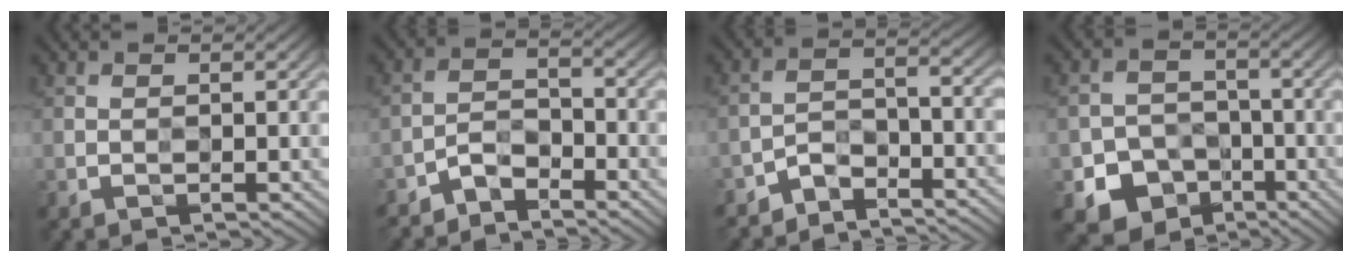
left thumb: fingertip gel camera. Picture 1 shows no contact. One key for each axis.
{"total": 4.2, "fx": -3.7, "fy": 1.2, "fz": 1.6, "tx": -0.033, "ty": 0.002, "tz": -0.082}
{"total": 5.6, "fx": -5.0, "fy": 1.6, "fz": 2.1, "tx": -0.037, "ty": 0.000, "tz": -0.102}
{"total": 8.5, "fx": -4.4, "fy": 6.7, "fz": 2.7, "tx": -0.047, "ty": -0.018, "tz": -0.093}